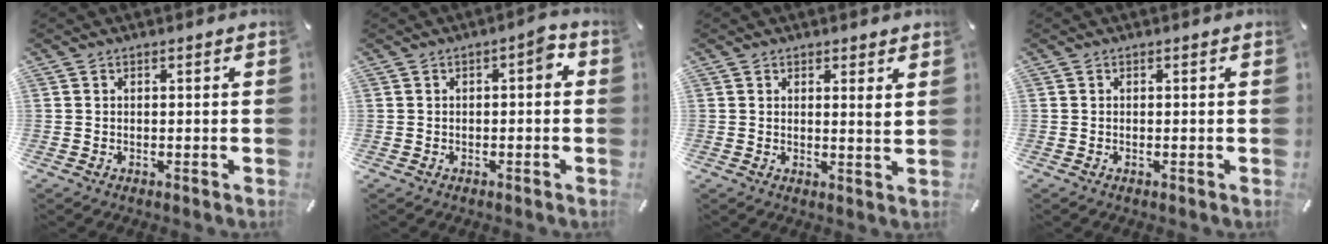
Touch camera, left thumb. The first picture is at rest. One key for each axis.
{"total": 3.5, "fx": -0.8, "fy": 1.6, "fz": 3.0, "tx": -0.049, "ty": 0.013, "tz": -0.020}
{"total": 2.1, "fx": 1.7, "fy": 0.3, "fz": 1.3, "tx": -0.014, "ty": -0.013, "tz": 0.026}
{"total": 0.0}